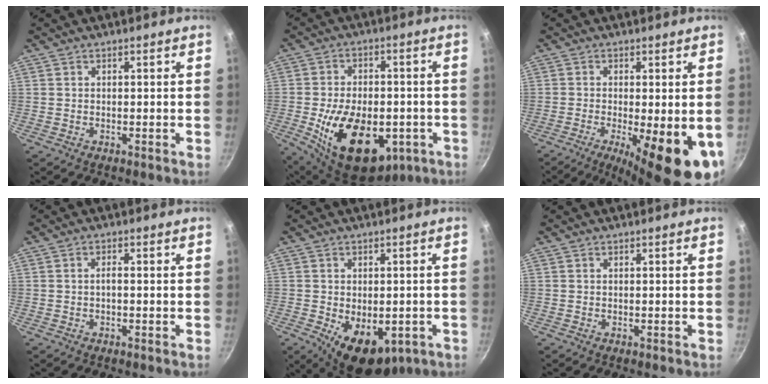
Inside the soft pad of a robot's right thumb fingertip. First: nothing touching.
{"total": 21.0, "force": [-5.7, 13.0, 15.5], "torque": [-0.235, 0.007, -0.071]}
{"total": 14.9, "force": [-4.4, 4.2, 13.5], "torque": [-0.183, -0.012, -0.056]}
{"total": 1.2, "force": [-0.3, 0.4, 1.1], "torque": [-0.027, 0.006, -0.005]}
{"total": 11.8, "force": [-3.9, 7.2, 8.4], "torque": [-0.090, -0.006, -0.036]}
{"total": 0.0}